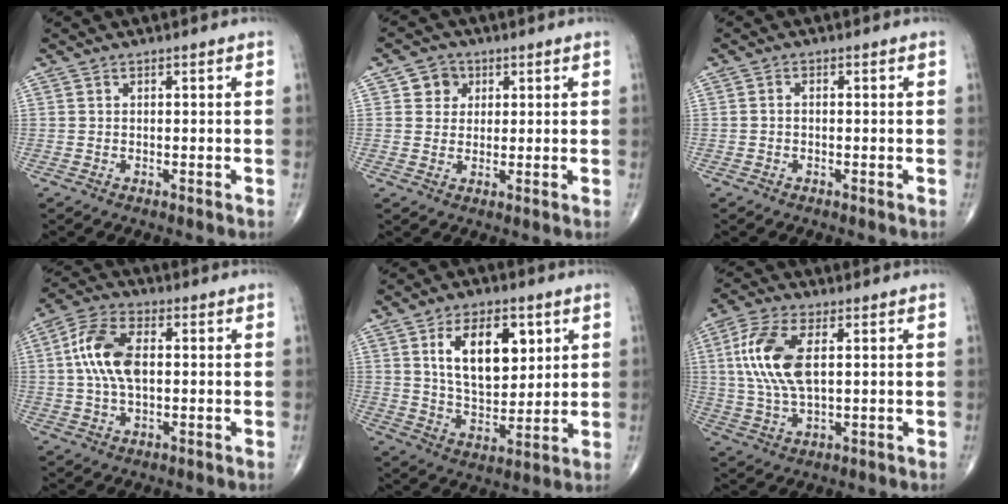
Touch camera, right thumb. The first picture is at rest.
{"total": 4.3, "force": [1.5, 3.9, 1.1], "torque": [0.008, -0.001, 0.019]}
{"total": 1.2, "force": [-0.4, 0.8, 0.8], "torque": [-0.014, 0.005, -0.012]}
{"total": 10.9, "force": [1.2, 5.8, 9.2], "torque": [-0.189, 0.015, 0.019]}
{"total": 14.6, "force": [5.1, 8.1, 11.1], "torque": [-0.148, -0.026, 0.098]}
{"total": 12.5, "force": [2.5, 5.8, 10.8], "torque": [-0.240, 0.001, 0.052]}